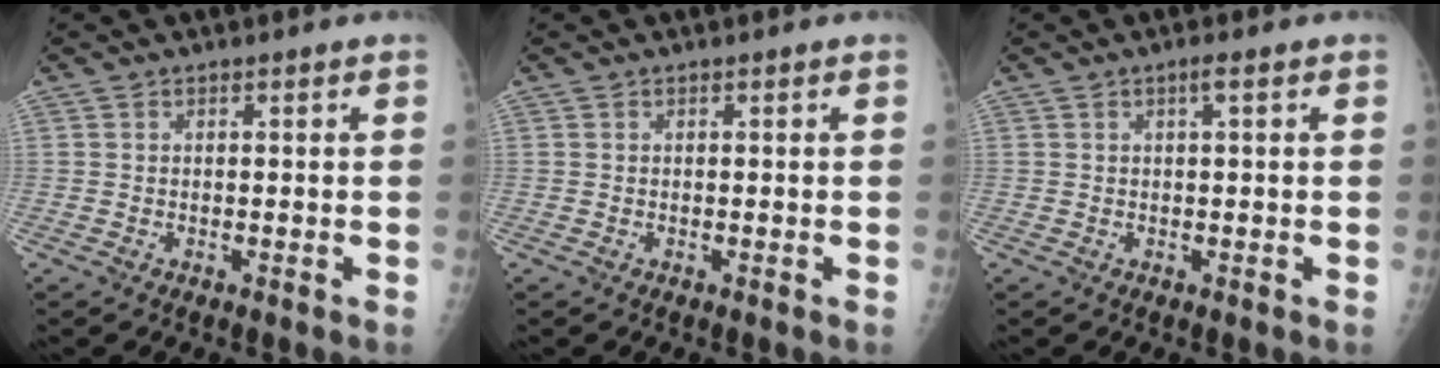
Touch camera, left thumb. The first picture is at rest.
{"total": 0.0}
{"total": 1.8, "force": [0.8, 0.5, 1.5], "torque": [-0.026, 0.001, 0.010]}